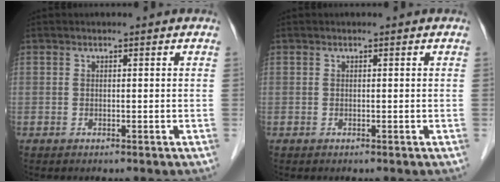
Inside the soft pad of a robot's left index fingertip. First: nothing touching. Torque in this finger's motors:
{"motor_torque": [-0.01, 0.01, 0.00, 0.00]}